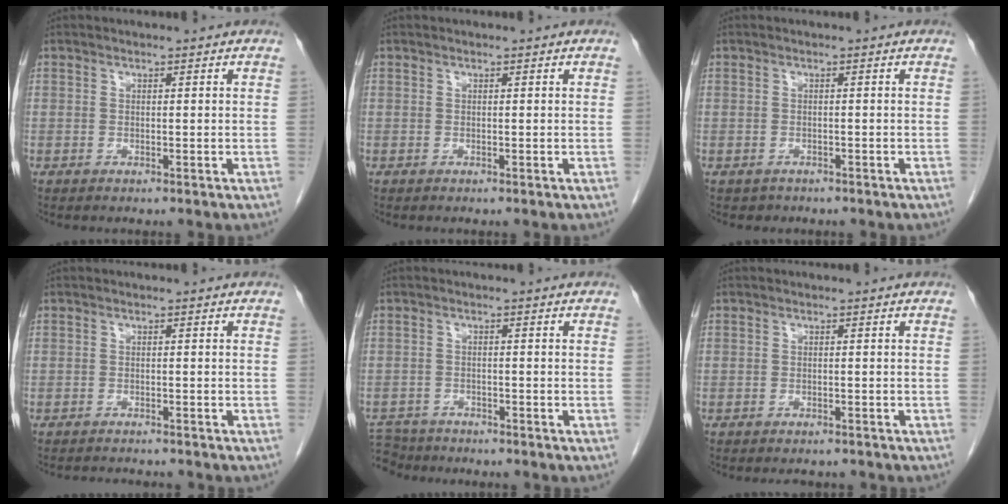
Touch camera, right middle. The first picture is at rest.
{"total": 0.0}
{"total": 1.5, "force": [-1.1, 1.0, -0.1], "torque": [-0.010, 0.002, -0.014]}
{"total": 3.3, "force": [-3.3, 0.4, 0.6], "torque": [-0.004, -0.007, -0.045]}
{"total": 6.3, "force": [-5.7, 2.4, 0.6], "torque": [-0.013, 0.001, -0.099]}
{"total": 1.8, "force": [-1.7, 0.6, 0.3], "torque": [-0.004, -0.003, -0.020]}